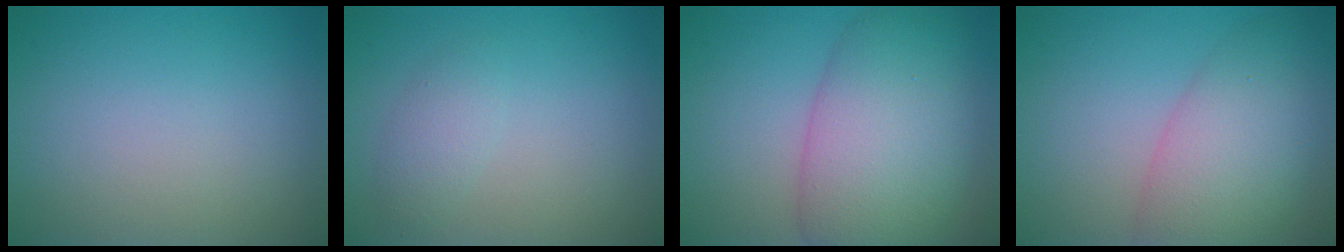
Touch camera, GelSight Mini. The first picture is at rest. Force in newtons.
{"total": 1.7, "press": 1.7, "slide": 0.1}
{"total": 9.9, "press": 9.9, "slide": 0.5}
{"total": 7.2, "press": 7.2, "slide": 0.3}